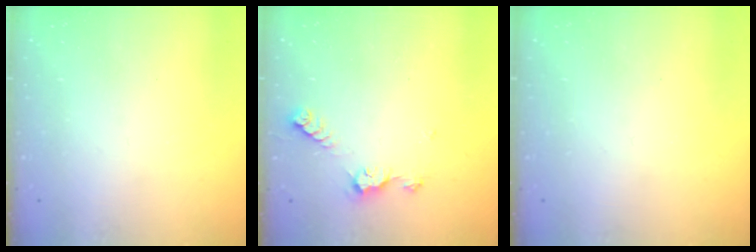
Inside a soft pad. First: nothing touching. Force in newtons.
{"total": 5.5, "press": 5.4, "slide": 0.6}
{"total": 0.0}